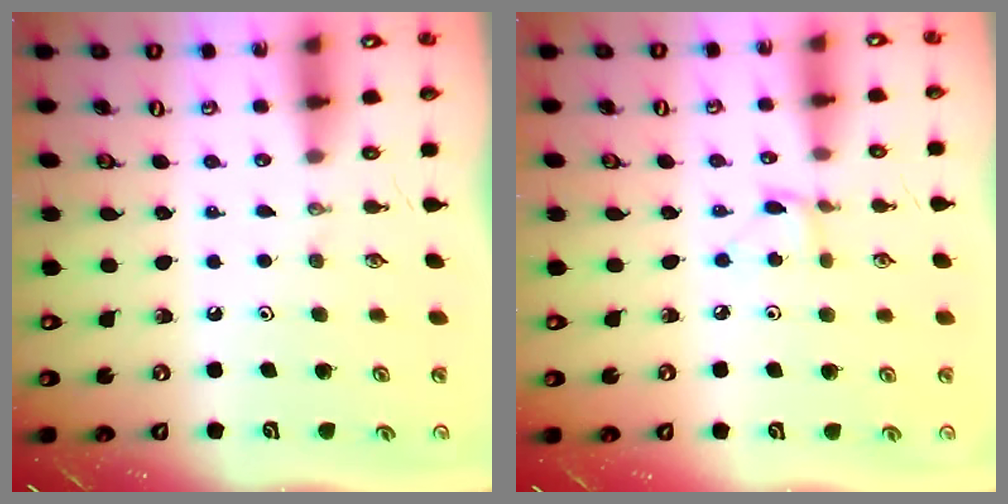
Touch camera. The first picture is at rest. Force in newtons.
{"total": 2.9, "press": 2.9, "slide": 0.4}